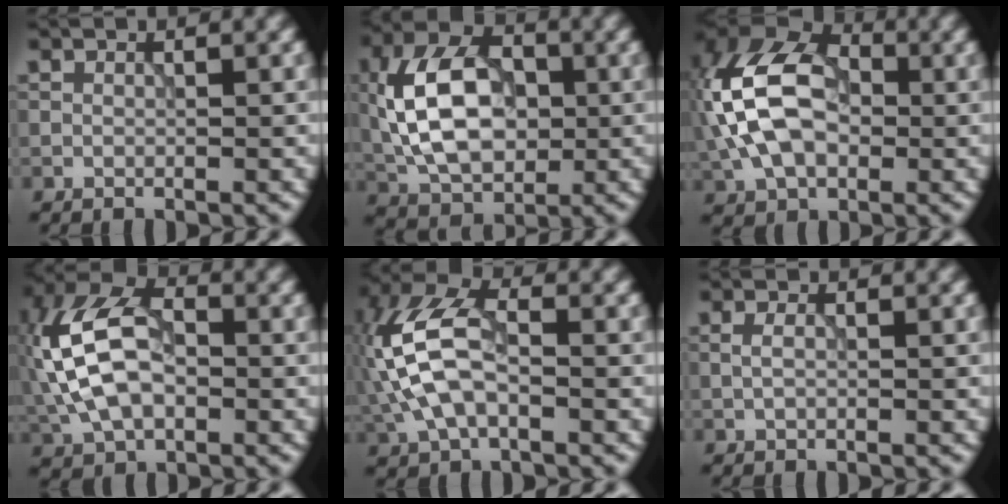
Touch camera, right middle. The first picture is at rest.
{"total": 10.2, "force": [0.1, 6.4, 8.0], "torque": [-0.155, 0.016, -0.010]}
{"total": 12.2, "force": [0.3, 7.8, 9.3], "torque": [-0.208, 0.026, -0.017]}
{"total": 11.2, "force": [-0.3, 6.8, 8.9], "torque": [-0.207, 0.025, -0.024]}
{"total": 8.7, "force": [-0.7, 4.9, 7.2], "torque": [-0.168, 0.023, -0.027]}
{"total": 1.1, "force": [0.1, 0.6, 0.9], "torque": [-0.024, 0.000, -0.001]}